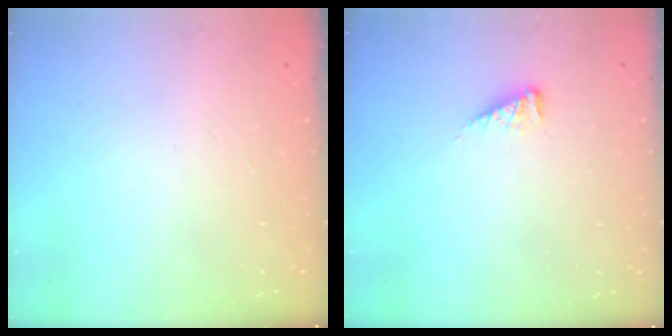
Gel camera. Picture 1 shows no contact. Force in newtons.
{"total": 4.0, "press": 3.9, "slide": 0.6}